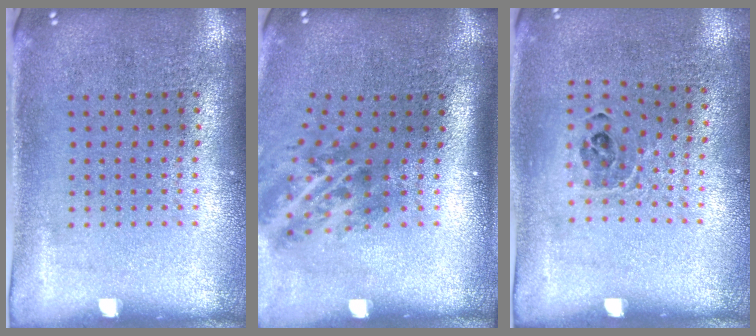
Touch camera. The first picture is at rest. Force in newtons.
{"total": 2.0, "press": 1.2, "slide": 1.6}
{"total": 0.9, "press": 0.8, "slide": 0.4}